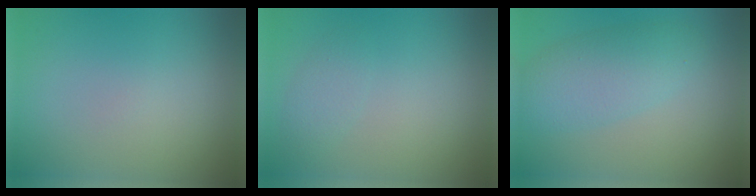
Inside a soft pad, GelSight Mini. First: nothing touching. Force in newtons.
{"total": 1.5, "press": 1.5, "slide": 0.1}
{"total": 4.1, "press": 4.1, "slide": 0.3}